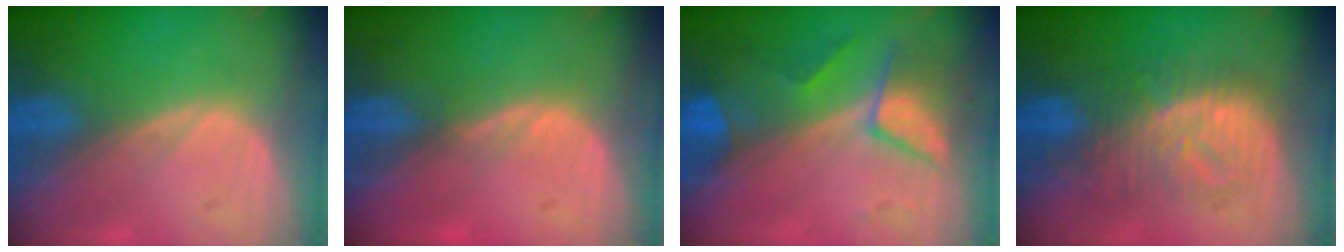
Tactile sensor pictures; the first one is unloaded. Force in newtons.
{"total": 1.1, "press": 1.0, "slide": 0.5}
{"total": 7.4, "press": 6.7, "slide": 3.3}
{"total": 8.3, "press": 8.2, "slide": 0.8}